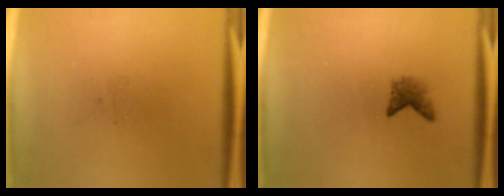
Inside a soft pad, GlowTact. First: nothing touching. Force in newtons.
{"total": 1.8}